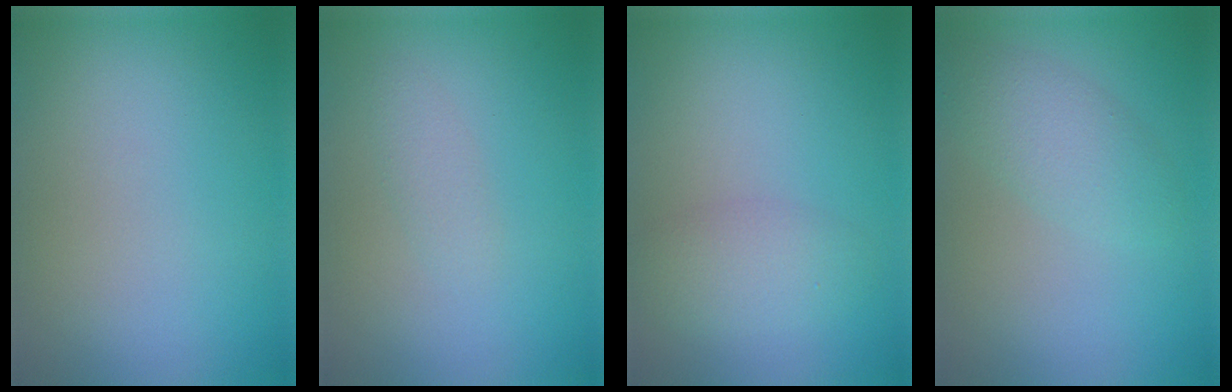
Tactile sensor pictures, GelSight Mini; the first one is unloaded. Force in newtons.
{"total": 1.3, "press": 1.3, "slide": 0.1}
{"total": 2.5, "press": 2.5, "slide": 0.1}
{"total": 2.9, "press": 2.9, "slide": 0.2}